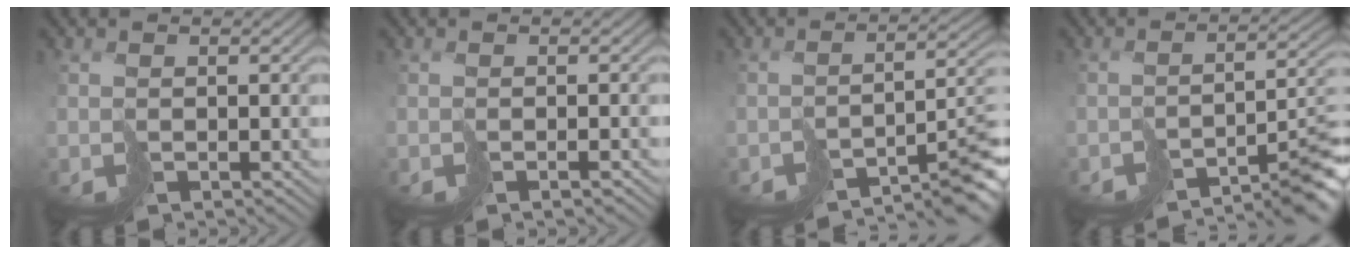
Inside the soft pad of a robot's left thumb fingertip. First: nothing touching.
{"total": 1.3, "force": [-0.6, 0.0, 1.2], "torque": [-0.014, 0.002, -0.015]}
{"total": 7.7, "force": [-5.3, 1.8, 5.3], "torque": [-0.065, 0.003, -0.089]}
{"total": 7.9, "force": [-5.6, 1.9, 5.4], "torque": [-0.065, 0.001, -0.090]}